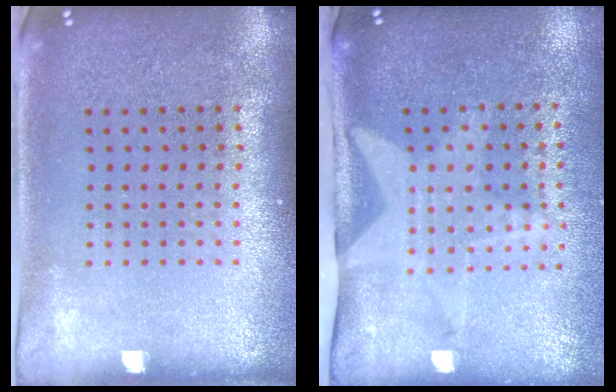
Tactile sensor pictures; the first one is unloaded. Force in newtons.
{"total": 2.1, "press": 1.5, "slide": 1.5}